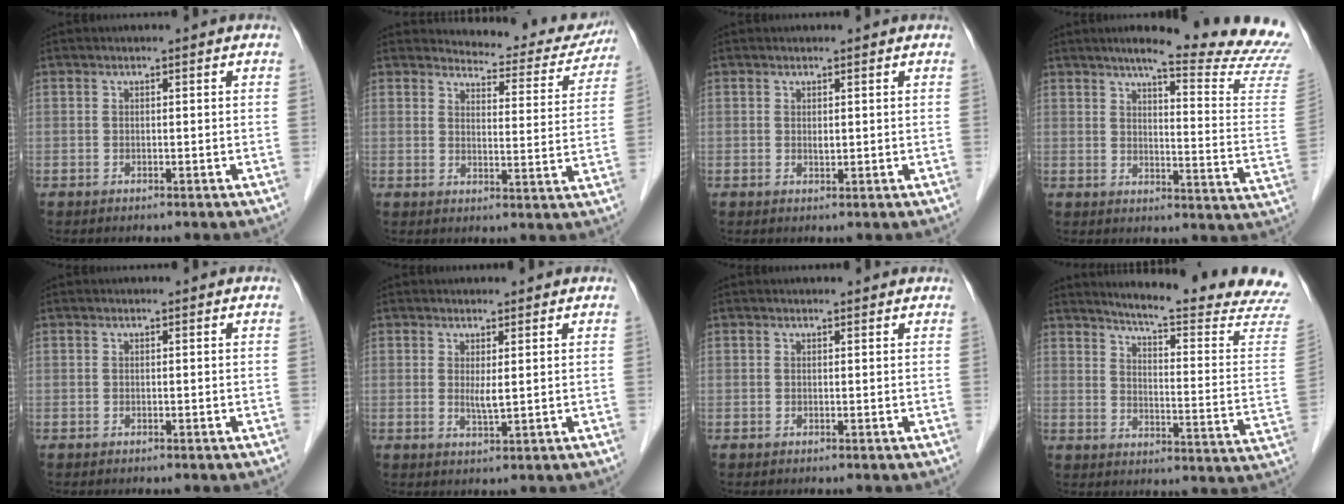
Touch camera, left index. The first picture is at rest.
{"total": 12.0, "force": [11.6, 2.6, 1.1], "torque": [0.006, -0.032, 0.123]}
{"total": 0.7, "force": [0.3, 0.4, 0.5], "torque": [-0.009, -0.004, 0.005]}
{"total": 19.4, "force": [17.4, -0.9, 8.6], "torque": [-0.117, -0.099, 0.199]}
{"total": 0.0}
{"total": 2.0, "force": [0.6, 0.3, 1.9], "torque": [-0.039, -0.007, 0.015]}
{"total": 2.6, "force": [2.4, 0.6, 0.5], "torque": [-0.011, 0.013, 0.024]}
{"total": 21.1, "force": [19.6, -1.2, 7.6], "torque": [-0.114, -0.120, 0.231]}